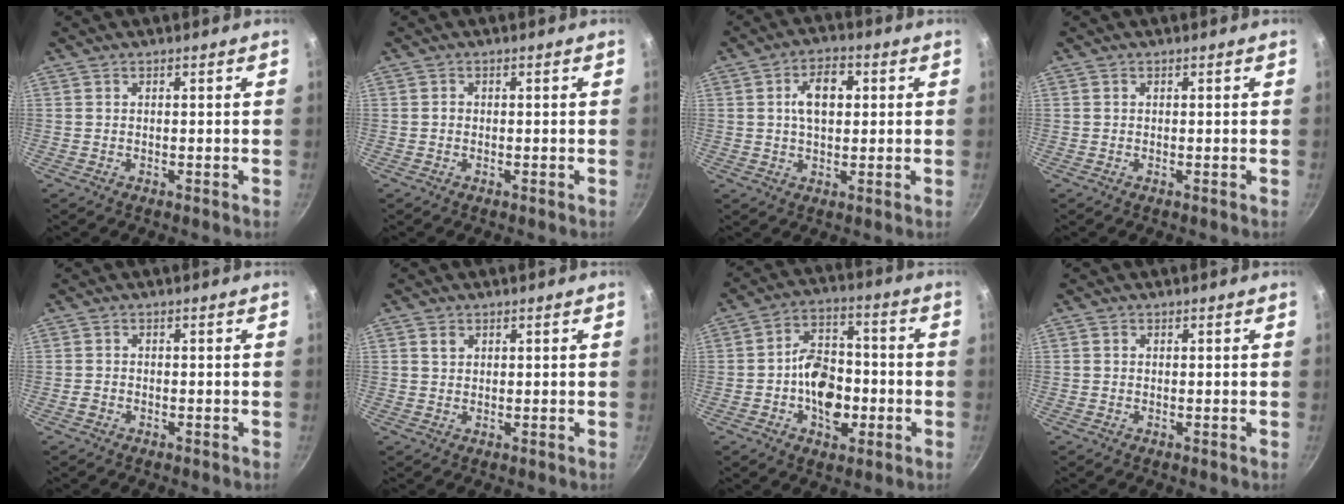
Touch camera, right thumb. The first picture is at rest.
{"total": 0.5, "force": [-0.1, 0.5, 0.1], "torque": [0.000, 0.002, -0.004]}
{"total": 7.7, "force": [1.5, 4.7, 6.0], "torque": [-0.079, 0.008, 0.019]}
{"total": 0.0}
{"total": 1.1, "force": [-0.7, 0.8, 0.3], "torque": [-0.008, 0.009, -0.012]}
{"total": 1.8, "force": [0.8, 1.4, 0.8], "torque": [-0.008, 0.001, 0.014]}
{"total": 12.7, "force": [-2.7, 8.5, 9.1], "torque": [-0.112, 0.031, -0.050]}
{"total": 0.6, "force": [0.1, 0.6, 0.2], "torque": [-0.001, 0.003, 0.000]}